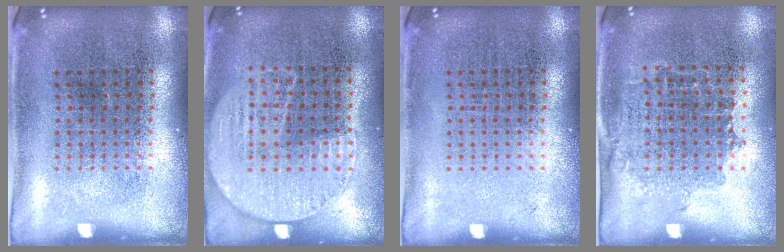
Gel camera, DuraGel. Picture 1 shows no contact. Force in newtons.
{"total": 1.1, "press": 1.0, "slide": 0.5}
{"total": 0.0}
{"total": 1.1, "press": 0.9, "slide": 0.5}